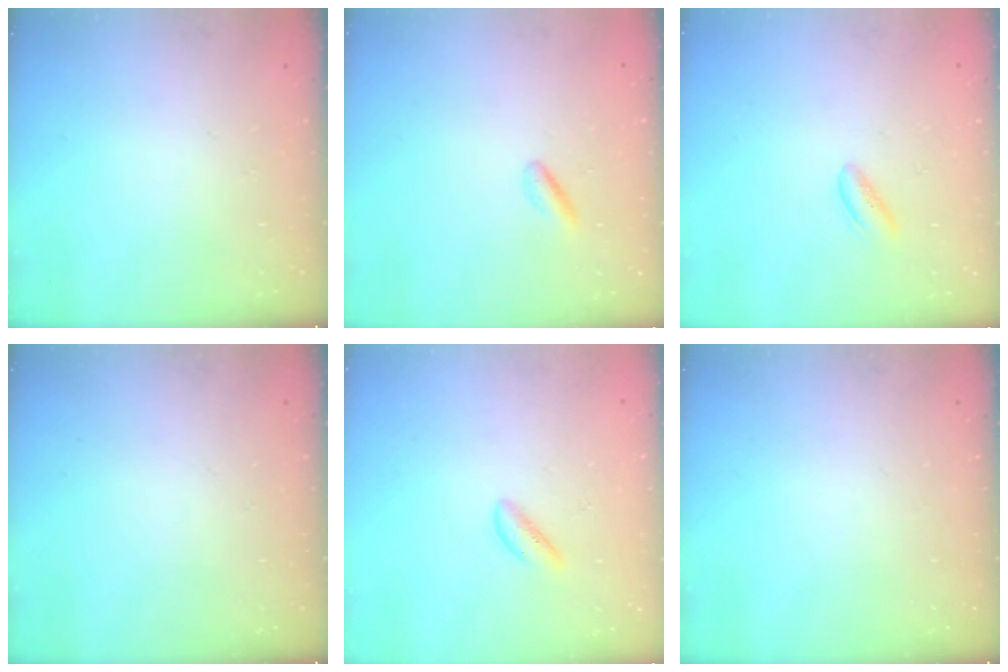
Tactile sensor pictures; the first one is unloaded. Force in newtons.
{"total": 1.8, "press": 1.7, "slide": 0.4}
{"total": 2.0, "press": 2.0, "slide": 0.2}
{"total": 0.0}
{"total": 1.7, "press": 1.6, "slide": 0.6}
{"total": 0.0}